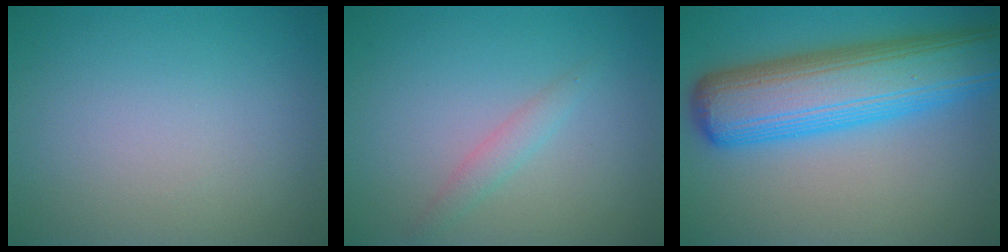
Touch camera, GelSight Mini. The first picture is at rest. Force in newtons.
{"total": 1.4, "press": 1.4, "slide": 0.1}
{"total": 10.9, "press": 10.8, "slide": 0.3}